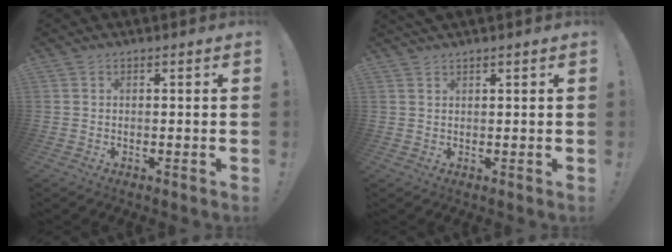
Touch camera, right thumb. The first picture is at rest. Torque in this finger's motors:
{"motor_torque": [-0.07, 0.07, 0.26, 0.19, 0.09]}